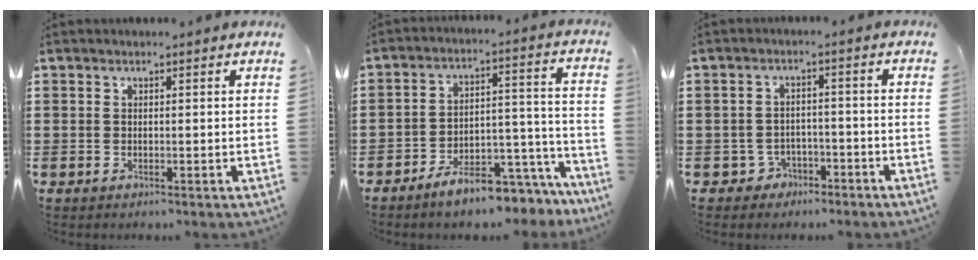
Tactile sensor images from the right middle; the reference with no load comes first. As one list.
[{"total": 8.0, "force": [-7.1, 1.2, 3.5], "torque": [-0.048, 0.017, -0.127]}, {"total": 3.0, "force": [-2.6, 1.5, 0.3], "torque": [-0.017, 0.001, -0.056]}]